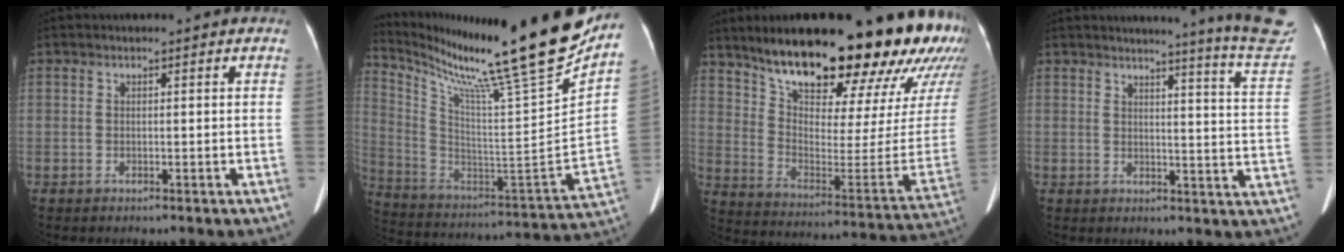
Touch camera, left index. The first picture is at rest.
{"total": 31.0, "force": [25.2, -0.3, 18.0], "torque": [-0.329, -0.112, 0.377]}
{"total": 32.4, "force": [24.0, 5.8, 20.9], "torque": [-0.280, -0.070, 0.332]}
{"total": 14.7, "force": [13.9, -2.2, 4.2], "torque": [-0.052, -0.136, 0.134]}